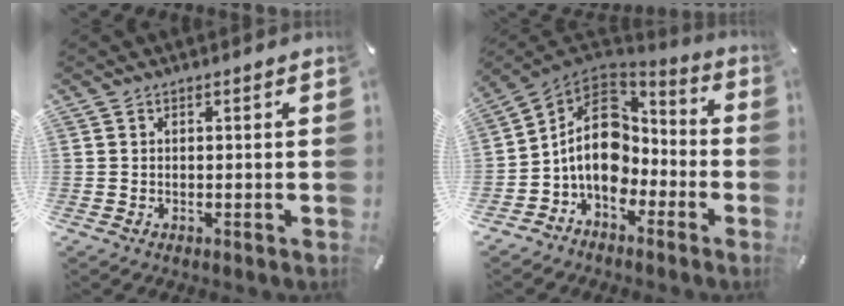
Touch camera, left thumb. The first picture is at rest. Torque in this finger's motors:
{"motor_torque": [1.13, 1.94, 1.11, 0.96, 0.20]}